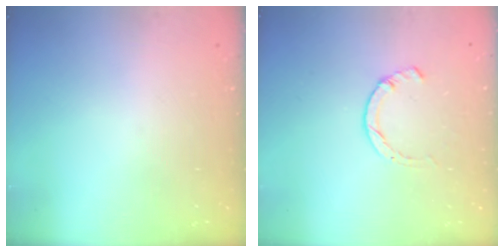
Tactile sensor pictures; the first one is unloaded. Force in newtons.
{"total": 2.3, "press": 2.3, "slide": 0.5}